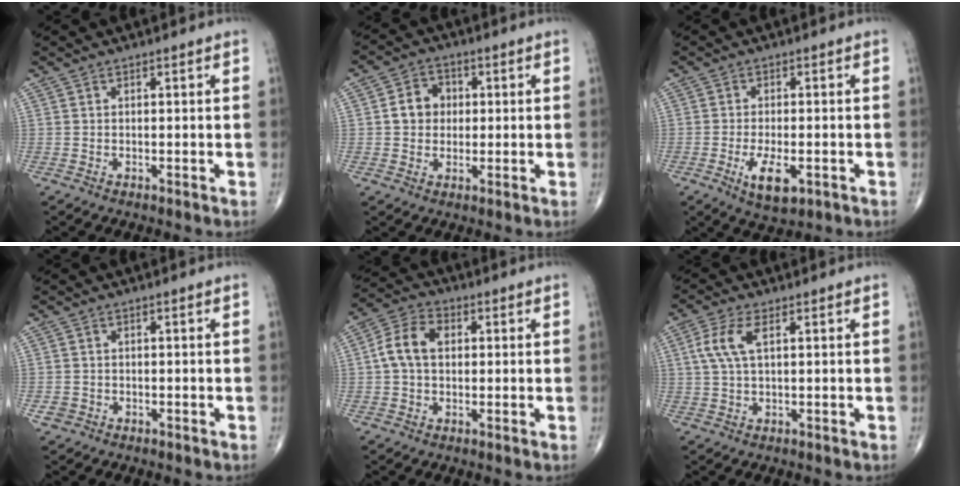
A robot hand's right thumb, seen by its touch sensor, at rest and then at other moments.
{"total": 6.0, "force": [0.5, 5.1, 3.0], "torque": [-0.028, 0.011, 0.002]}
{"total": 6.5, "force": [-2.4, 2.7, 5.4], "torque": [-0.091, -0.006, -0.034]}
{"total": 1.6, "force": [-0.7, 1.4, 0.4], "torque": [-0.002, 0.008, -0.012]}
{"total": 7.8, "force": [0.8, 5.4, 5.5], "torque": [-0.102, 0.024, 0.009]}
{"total": 5.7, "force": [1.6, 2.2, 4.9], "torque": [-0.126, 0.010, 0.034]}